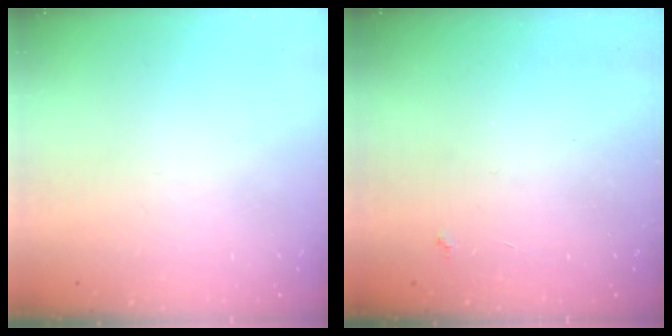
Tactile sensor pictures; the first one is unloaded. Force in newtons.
{"total": 2.3, "press": 2.3, "slide": 0.4}